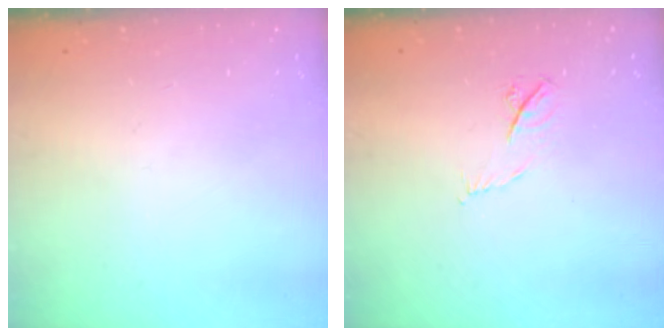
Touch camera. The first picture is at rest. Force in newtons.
{"total": 5.2, "press": 5.1, "slide": 0.8}